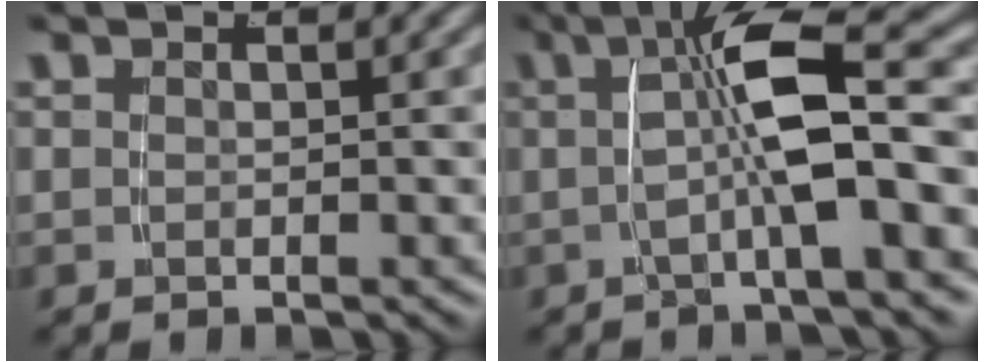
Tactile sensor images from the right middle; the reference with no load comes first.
{"total": 6.2, "force": [0.3, 1.1, 6.1], "torque": [-0.095, 0.015, 0.005]}